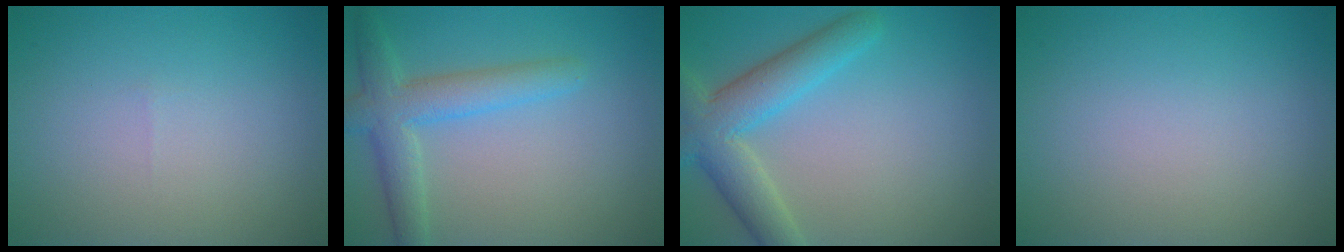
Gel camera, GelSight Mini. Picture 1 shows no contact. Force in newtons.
{"total": 4.2, "press": 4.2, "slide": 0.2}
{"total": 5.6, "press": 5.6, "slide": 0.2}
{"total": 0.0}